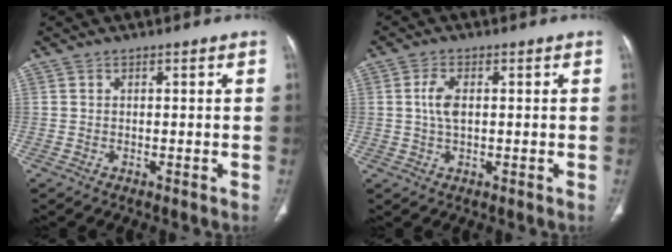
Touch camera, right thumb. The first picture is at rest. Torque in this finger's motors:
{"motor_torque": [0.79, 0.32, 0.33, -0.46, 0.07]}